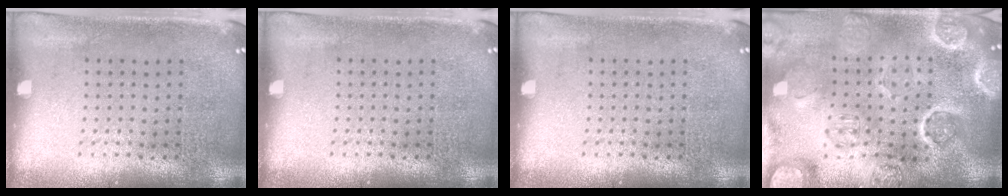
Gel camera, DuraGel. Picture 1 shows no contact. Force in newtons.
{"total": 0.0}
{"total": 0.0}
{"total": 4.8, "press": 4.2, "slide": 2.3}